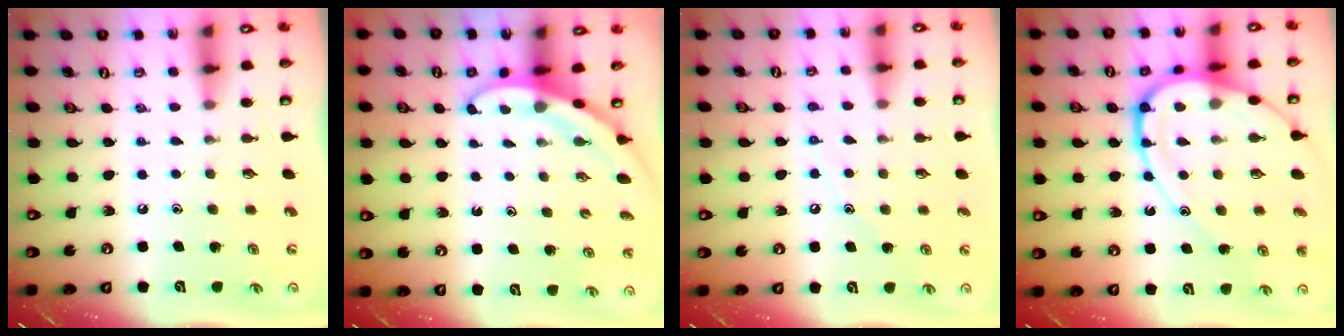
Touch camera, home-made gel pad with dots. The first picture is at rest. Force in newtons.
{"total": 3.1, "press": 3.1, "slide": 0.1}
{"total": 6.0, "press": 6.0, "slide": 0.7}
{"total": 15.4, "press": 15.4, "slide": 1.5}